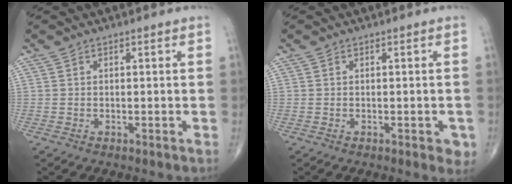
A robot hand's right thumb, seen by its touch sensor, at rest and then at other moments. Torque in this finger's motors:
{"motor_torque": [0.63, -0.07, 0.16, 0.19, 0.04]}